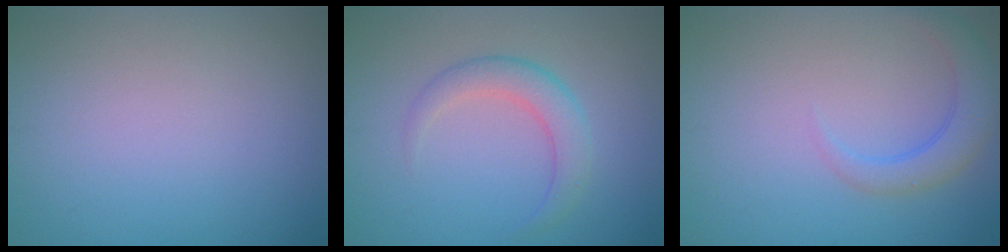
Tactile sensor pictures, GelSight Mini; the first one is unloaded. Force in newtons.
{"total": 2.8, "press": 2.8, "slide": 0.1}
{"total": 3.0, "press": 3.0, "slide": 0.3}